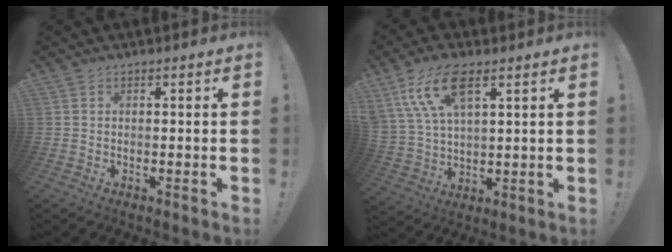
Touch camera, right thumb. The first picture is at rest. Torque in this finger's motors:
{"motor_torque": [0.34, 0.51, 0.88, 0.44, 0.41]}